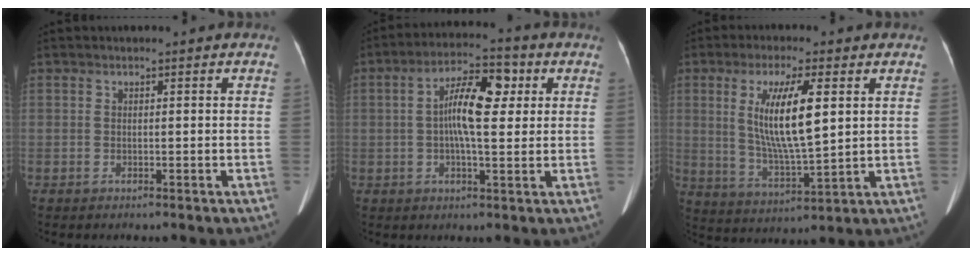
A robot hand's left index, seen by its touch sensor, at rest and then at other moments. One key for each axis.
{"total": 9.1, "fx": 1.1, "fy": 2.7, "fz": 8.7, "tx": -0.153, "ty": 0.019, "tz": 0.017}
{"total": 10.6, "fx": 2.4, "fy": 1.4, "fz": 10.2, "tx": -0.199, "ty": -0.015, "tz": 0.051}